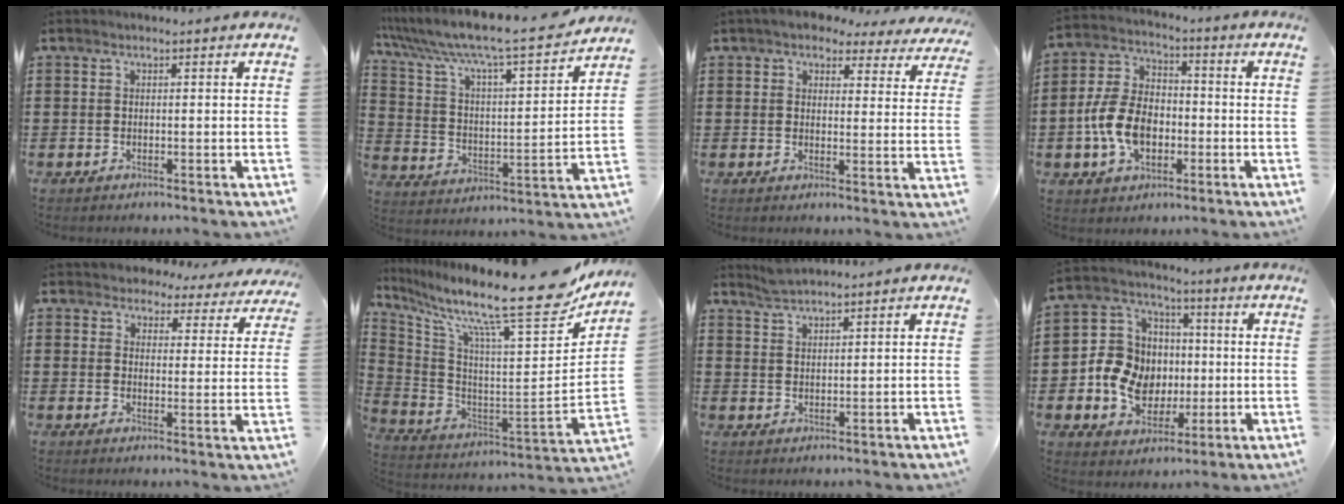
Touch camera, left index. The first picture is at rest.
{"total": 8.7, "force": [7.6, 0.7, 4.1], "torque": [-0.116, -0.057, 0.121]}
{"total": 4.3, "force": [4.0, 1.2, 1.3], "torque": [-0.043, -0.013, 0.069]}
{"total": 9.9, "force": [-2.5, 6.7, 6.8], "torque": [-0.169, 0.008, -0.051]}
{"total": 3.8, "force": [3.6, 1.2, 0.2], "torque": [-0.029, -0.018, 0.060]}
{"total": 14.2, "force": [10.8, 0.9, 9.2], "torque": [-0.187, -0.089, 0.172]}
{"total": 2.4, "force": [2.4, 0.1, 0.3], "torque": [-0.012, -0.001, 0.047]}
{"total": 10.2, "force": [-1.2, 9.3, 4.0], "torque": [-0.113, 0.016, -0.015]}